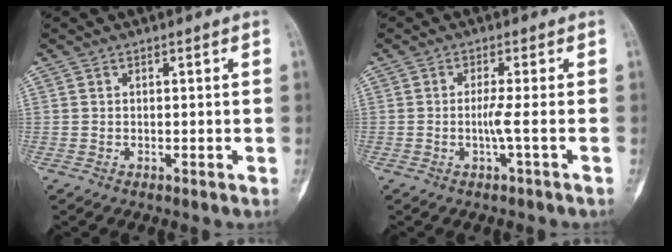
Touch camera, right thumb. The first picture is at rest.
{"total": 2.6, "force": [-0.6, -0.6, 2.4], "torque": [-0.061, -0.003, -0.015]}